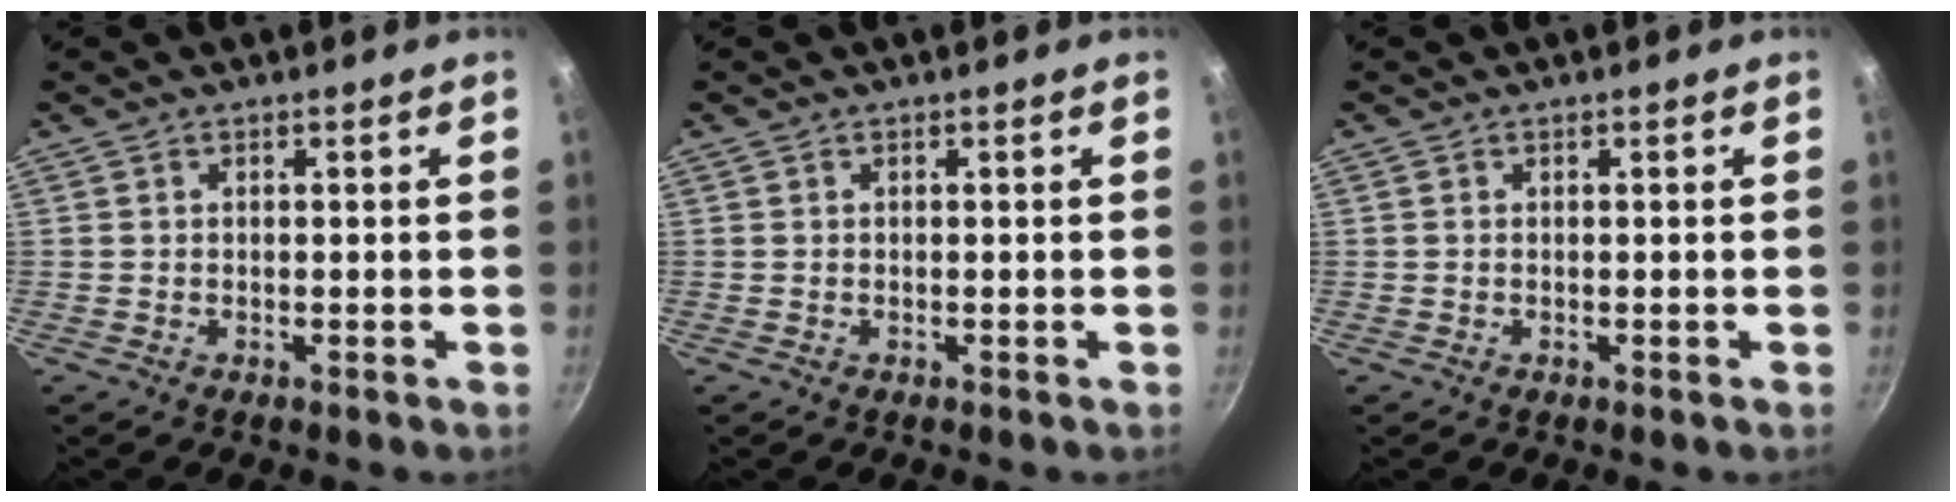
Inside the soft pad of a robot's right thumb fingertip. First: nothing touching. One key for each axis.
{"total": 0.0}
{"total": 0.0}